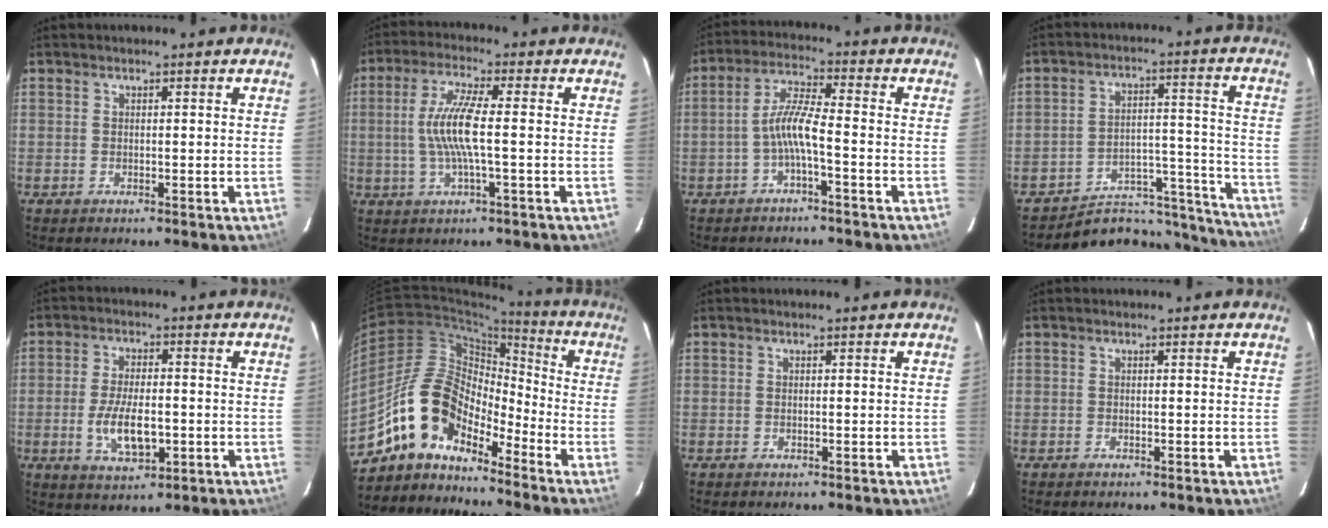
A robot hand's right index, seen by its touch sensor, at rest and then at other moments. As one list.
[{"total": 8.6, "force": [-0.5, 0.8, 8.5], "torque": [-0.172, 0.001, -0.010]}, {"total": 5.5, "force": [-2.3, 0.4, 5.0], "torque": [-0.113, 0.014, -0.044]}, {"total": 18.1, "force": [-16.6, 6.5, 3.2], "torque": [-0.032, 0.067, -0.221]}, {"total": 8.6, "force": [-2.0, 3.8, 7.4], "torque": [-0.150, -0.010, -0.030]}, {"total": 12.5, "force": [-9.8, 5.6, 5.2], "torque": [-0.090, 0.024, -0.193]}, {"total": 0.0}, {"total": 0.0}]